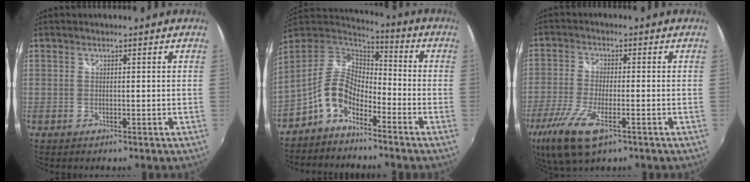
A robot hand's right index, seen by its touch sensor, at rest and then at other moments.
{"total": 9.3, "force": [-5.5, 4.9, 5.8], "torque": [-0.120, 0.024, -0.113]}
{"total": 11.8, "force": [-6.5, 3.9, 9.1], "torque": [-0.205, -0.035, -0.126]}